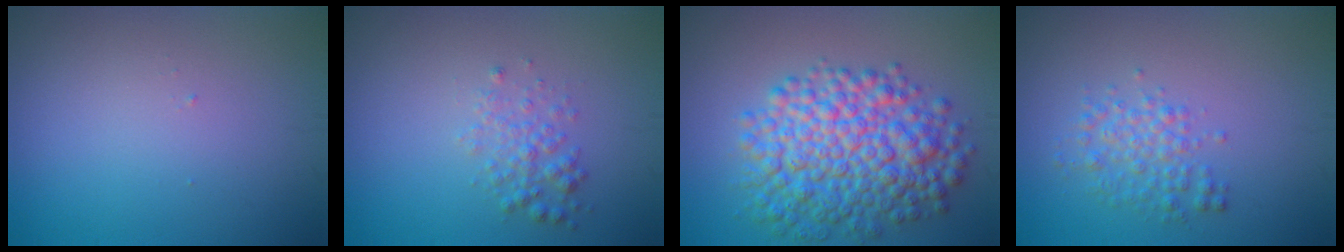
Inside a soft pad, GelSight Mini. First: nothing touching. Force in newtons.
{"total": 1.9, "press": 1.9, "slide": 0.0}
{"total": 8.5, "press": 8.5, "slide": 0.1}
{"total": 2.5, "press": 2.5, "slide": 0.0}